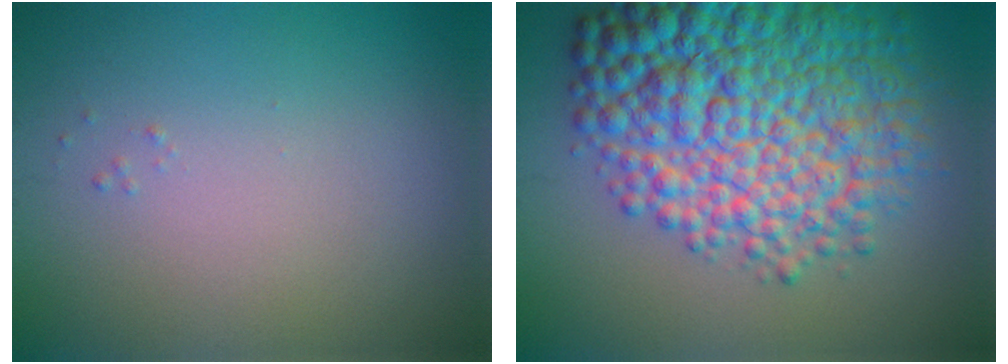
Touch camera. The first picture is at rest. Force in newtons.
{"total": 12.0, "press": 11.9, "slide": 0.2}